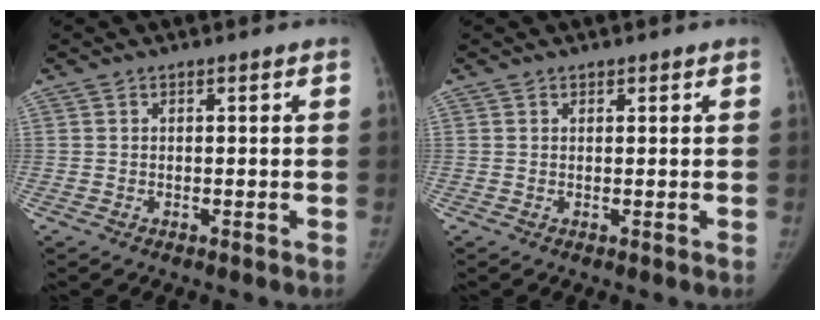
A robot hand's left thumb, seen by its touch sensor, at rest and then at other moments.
{"total": 0.5, "force": [0.4, 0.3, 0.1], "torque": [-0.002, -0.003, 0.005]}